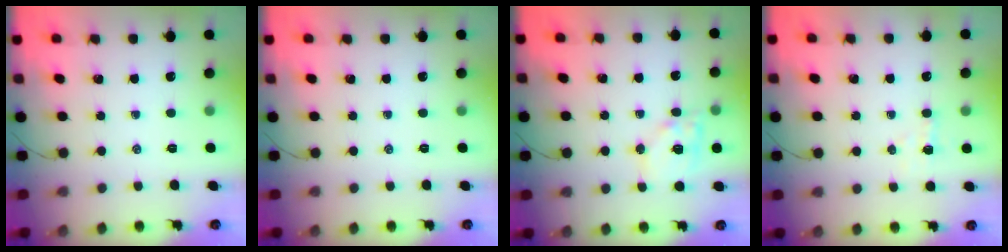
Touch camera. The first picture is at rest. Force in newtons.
{"total": 0.0}
{"total": 11.3, "press": 11.1, "slide": 1.8}
{"total": 3.3, "press": 3.2, "slide": 0.8}